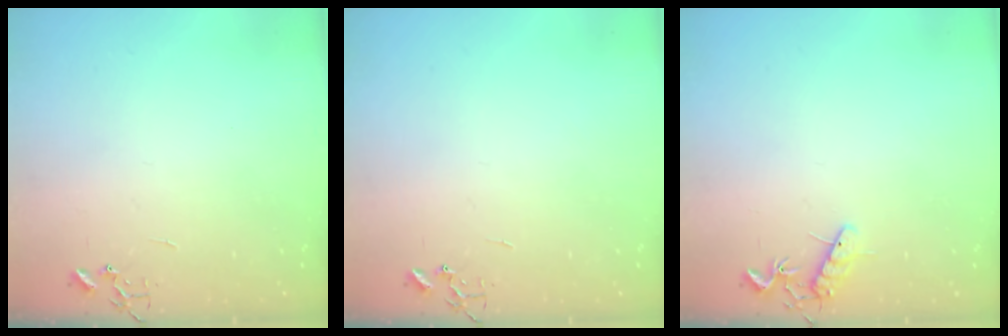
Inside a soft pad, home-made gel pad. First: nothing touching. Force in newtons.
{"total": 0.0}
{"total": 7.5, "press": 7.4, "slide": 0.6}